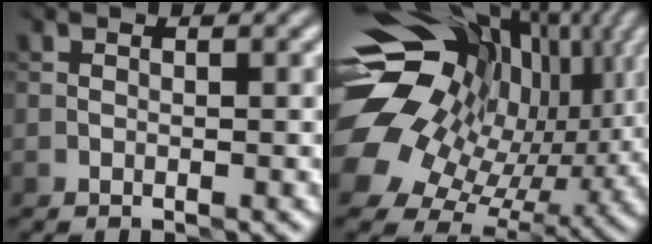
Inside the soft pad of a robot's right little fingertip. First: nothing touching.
{"total": 18.6, "force": [4.5, 13.9, 11.4], "torque": [-0.213, 0.029, 0.093]}